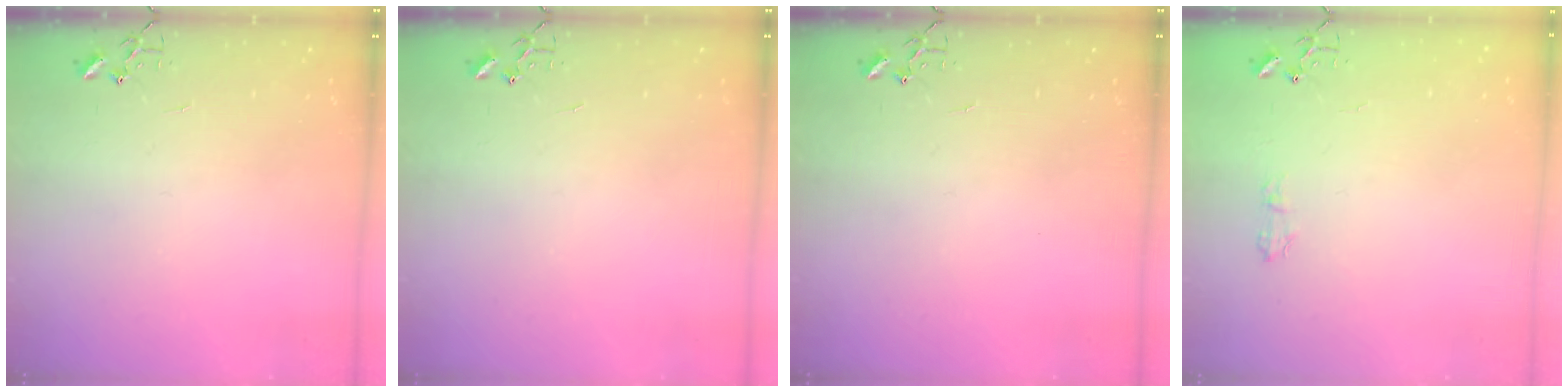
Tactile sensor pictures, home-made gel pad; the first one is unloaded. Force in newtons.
{"total": 0.0}
{"total": 0.0}
{"total": 5.0, "press": 5.0, "slide": 0.6}